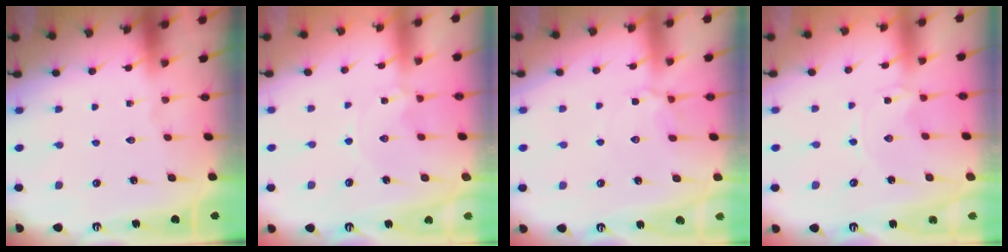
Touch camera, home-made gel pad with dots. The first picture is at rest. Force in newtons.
{"total": 0.0}
{"total": 4.3, "press": 4.2, "slide": 0.8}
{"total": 0.0}